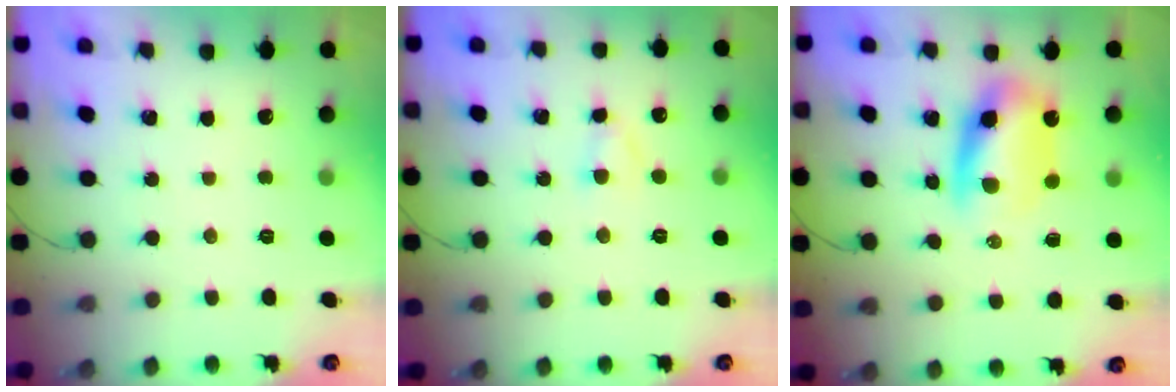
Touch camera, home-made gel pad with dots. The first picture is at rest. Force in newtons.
{"total": 2.6, "press": 2.3, "slide": 1.2}
{"total": 9.1, "press": 8.8, "slide": 2.4}